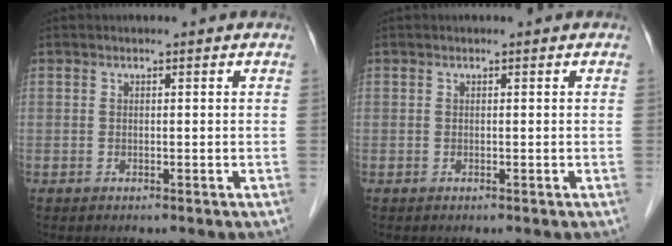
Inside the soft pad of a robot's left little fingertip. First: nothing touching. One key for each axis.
{"total": 0.0}